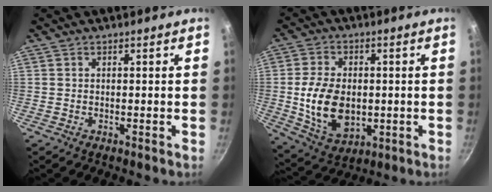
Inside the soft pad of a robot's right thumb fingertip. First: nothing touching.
{"total": 13.4, "force": [-0.7, 9.1, 9.8], "torque": [-0.165, -0.005, 0.000]}